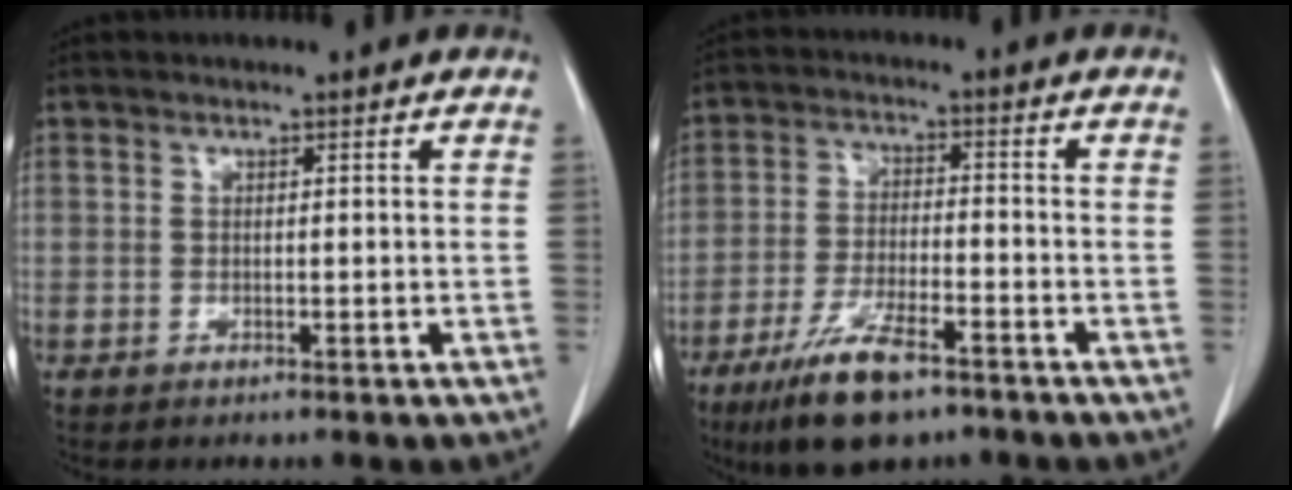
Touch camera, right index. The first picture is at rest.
{"total": 10.6, "force": [-7.0, 2.7, 7.5], "torque": [-0.144, -0.018, -0.120]}